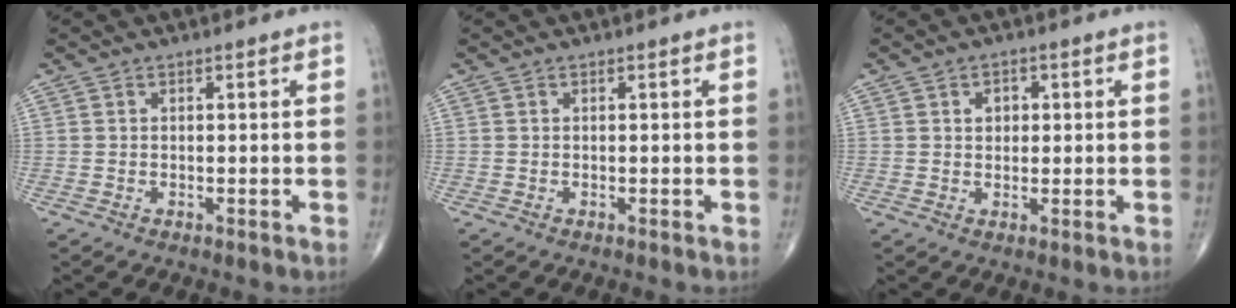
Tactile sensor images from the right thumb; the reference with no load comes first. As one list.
[{"total": 0.0}, {"total": 2.9, "force": [0.7, 2.3, 1.7], "torque": [-0.010, 0.000, 0.009]}]